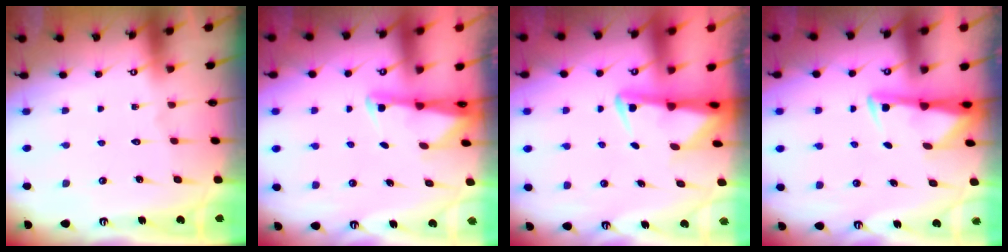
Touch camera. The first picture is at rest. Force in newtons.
{"total": 2.0, "press": 2.0, "slide": 0.3}
{"total": 3.3, "press": 3.3, "slide": 0.7}
{"total": 2.8, "press": 2.7, "slide": 0.6}